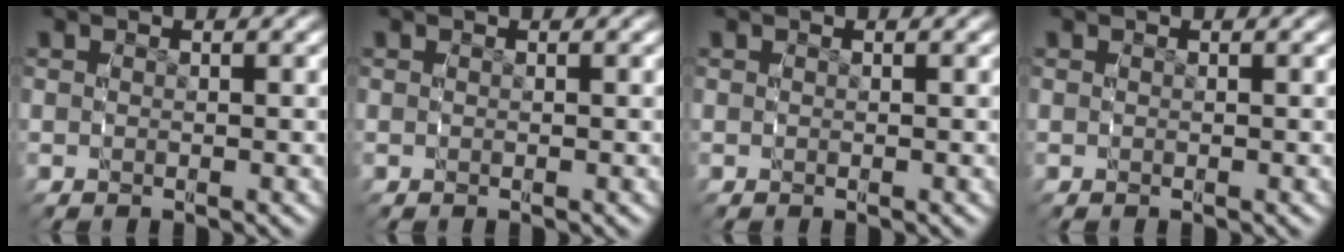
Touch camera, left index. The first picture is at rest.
{"total": 0.0}
{"total": 0.0}
{"total": 0.0}